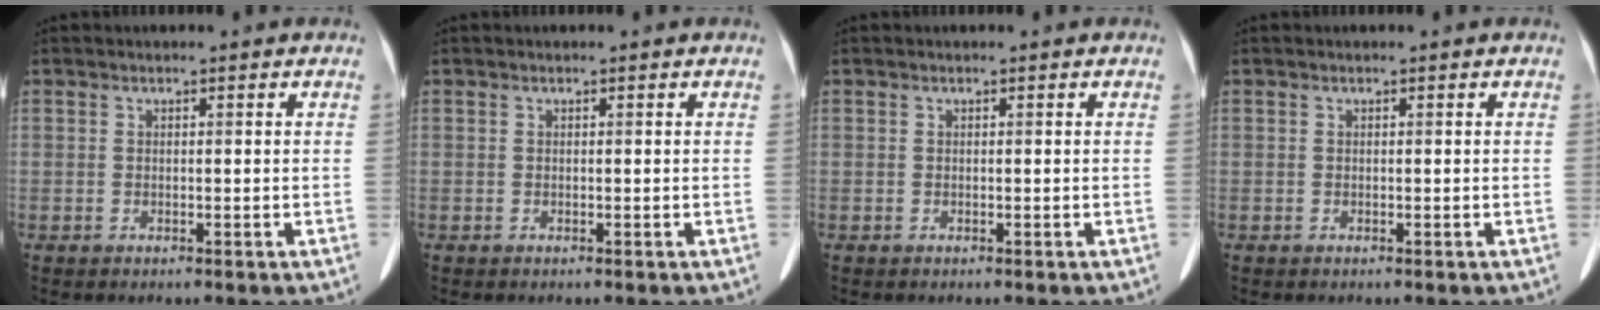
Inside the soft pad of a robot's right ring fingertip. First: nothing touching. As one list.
[{"total": 0.0}, {"total": 0.0}, {"total": 0.0}]